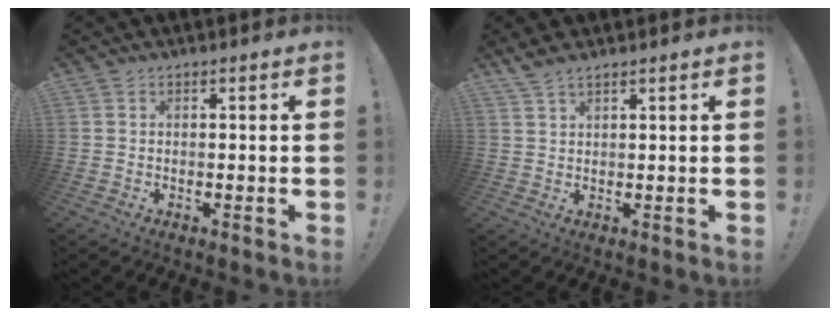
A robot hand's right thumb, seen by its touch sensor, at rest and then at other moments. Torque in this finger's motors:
{"motor_torque": [-0.39, 0.42, 0.57, 0.09, 0.00]}